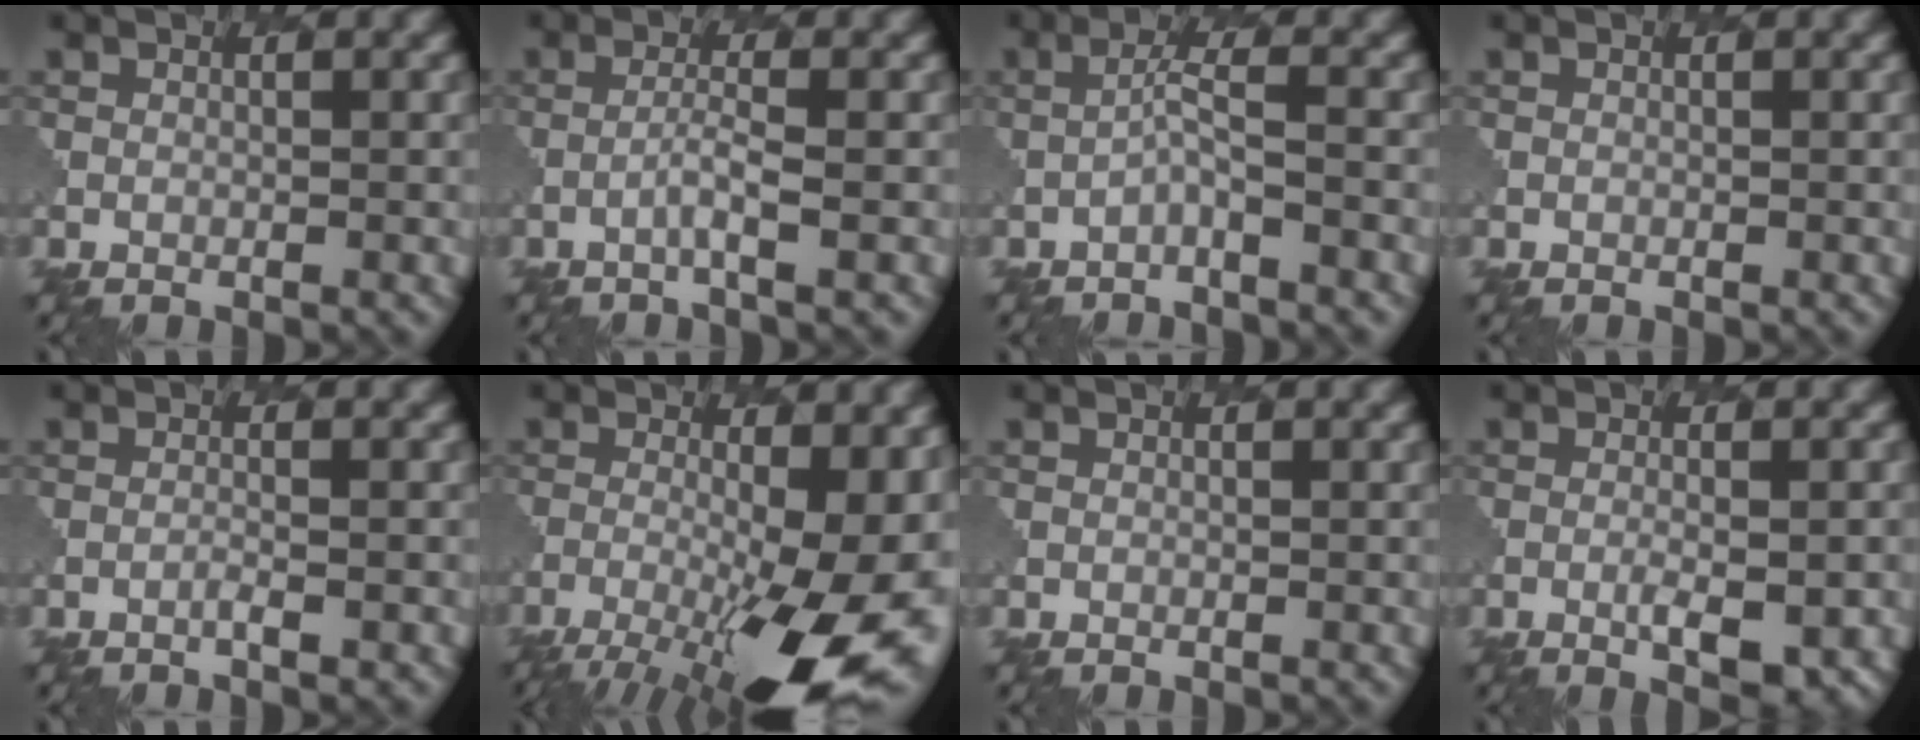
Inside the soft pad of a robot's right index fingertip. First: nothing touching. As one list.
[{"total": 1.7, "force": [-0.4, 0.1, 1.7], "torque": [-0.031, 0.007, -0.016]}, {"total": 1.6, "force": [-0.7, 0.0, 1.4], "torque": [-0.031, 0.010, -0.016]}, {"total": 0.0}, {"total": 0.7, "force": [-0.3, 0.1, 0.7], "torque": [-0.006, 0.006, -0.008]}, {"total": 14.3, "force": [-4.9, 4.7, 12.7], "torque": [-0.194, -0.020, -0.067]}, {"total": 0.0}, {"total": 3.2, "force": [-0.8, 0.9, 3.0], "torque": [-0.052, -0.005, -0.006]}]